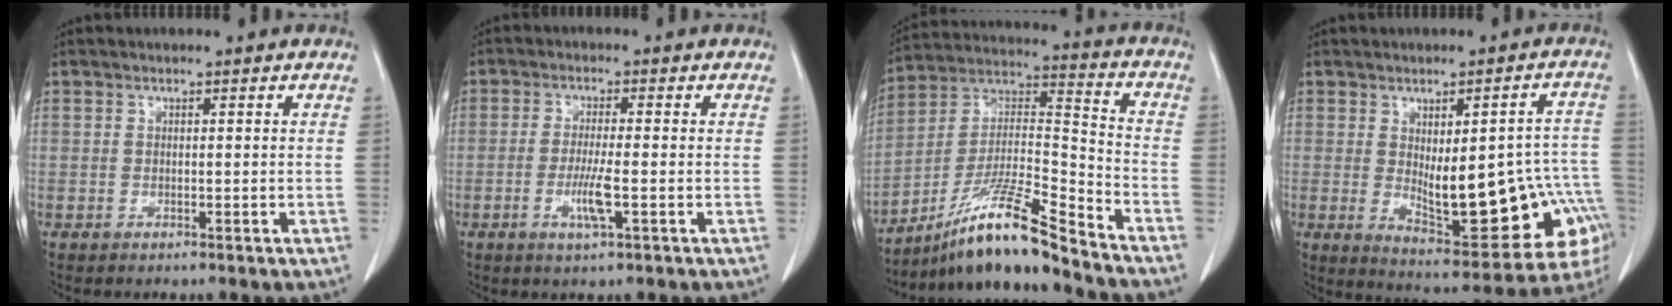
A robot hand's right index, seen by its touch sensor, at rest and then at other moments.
{"total": 4.6, "force": [-1.4, 0.2, 4.3], "torque": [-0.086, -0.008, -0.026]}
{"total": 14.7, "force": [-11.9, -0.6, 8.6], "torque": [-0.158, 0.009, -0.215]}
{"total": 19.6, "force": [-3.4, 6.6, 18.1], "torque": [-0.163, 0.024, -0.015]}